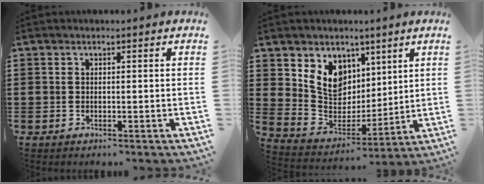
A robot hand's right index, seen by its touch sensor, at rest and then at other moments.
{"total": 8.8, "force": [4.7, 7.1, 2.2], "torque": [-0.082, -0.027, 0.095]}